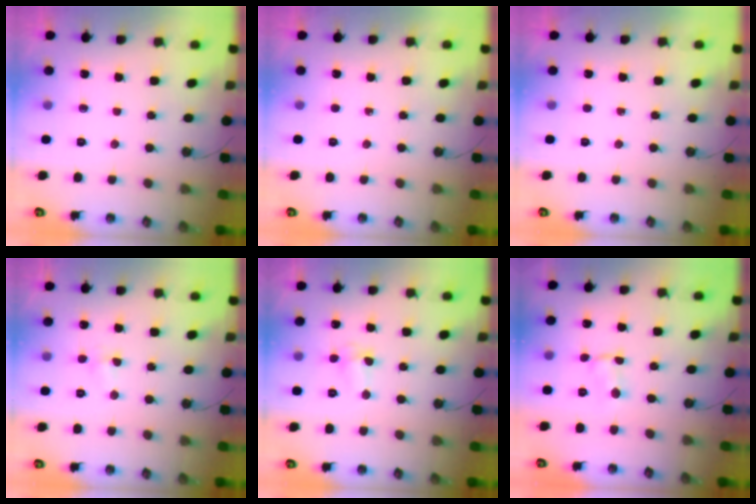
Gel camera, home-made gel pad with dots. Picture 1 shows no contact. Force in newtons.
{"total": 0.0}
{"total": 0.0}
{"total": 4.3, "press": 4.2, "slide": 0.6}
{"total": 3.8, "press": 3.8, "slide": 0.7}
{"total": 3.0, "press": 1.0, "slide": 2.8}